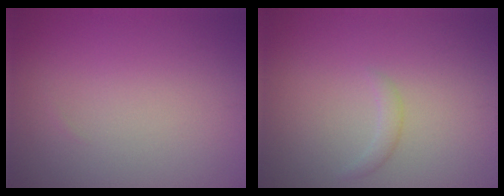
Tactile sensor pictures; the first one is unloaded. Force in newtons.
{"total": 1.0, "press": 1.0, "slide": 0.1}